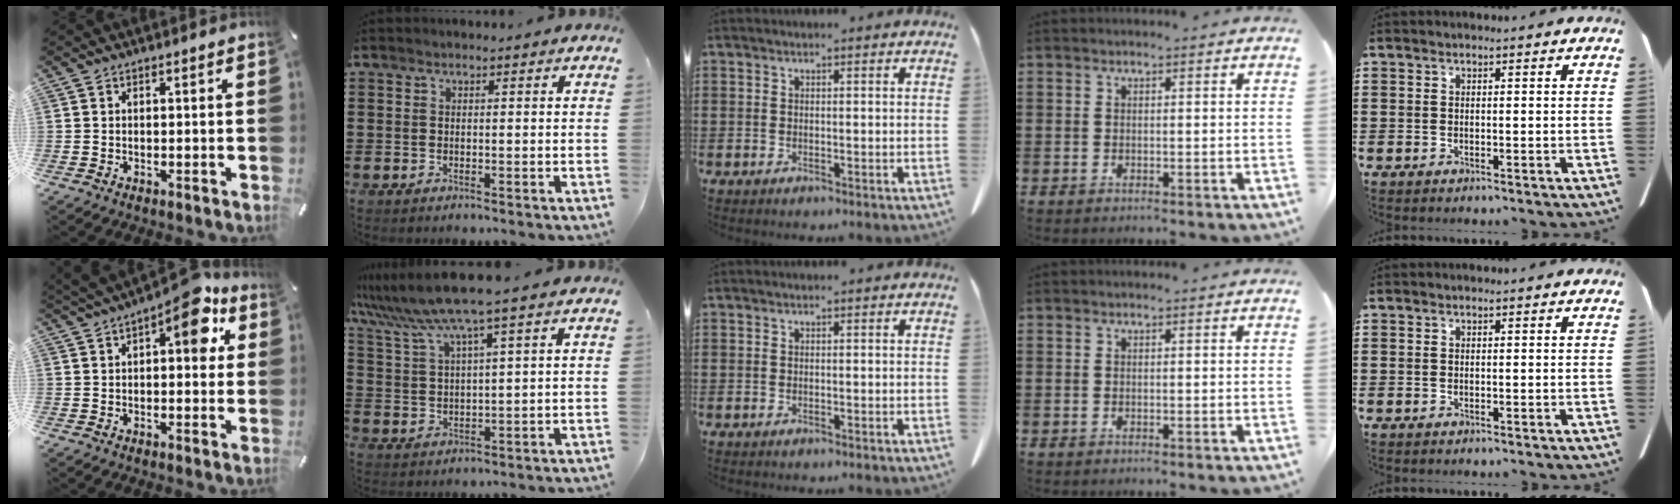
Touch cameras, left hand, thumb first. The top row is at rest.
{"thumb": {"total": 11.1, "force": [5.3, 4.6, 8.5], "torque": [-0.104, -0.029, 0.084]}, "index": {"total": 7.4, "force": [5.6, -0.6, 4.8], "torque": [-0.118, -0.030, 0.094]}}